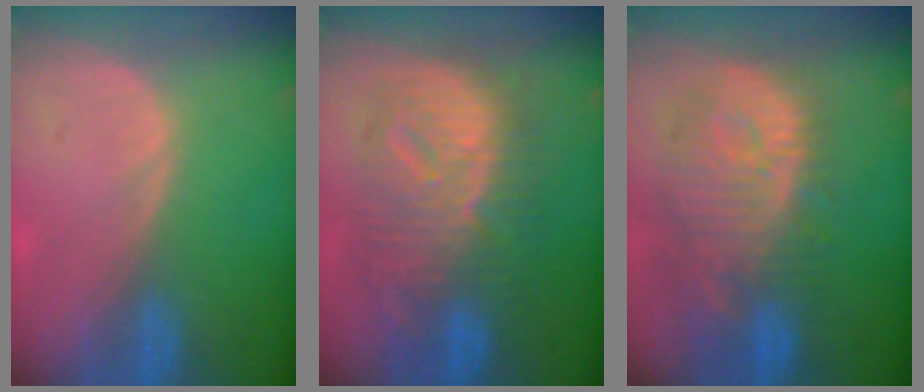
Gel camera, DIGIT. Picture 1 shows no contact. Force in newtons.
{"total": 12.3, "press": 12.2, "slide": 1.3}
{"total": 12.4, "press": 11.0, "slide": 5.7}